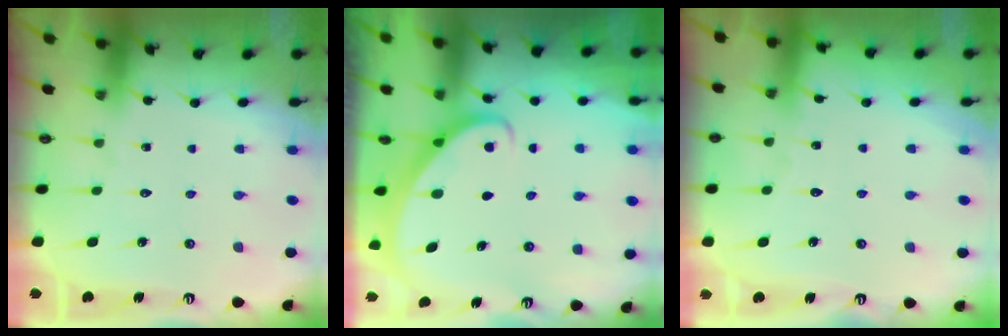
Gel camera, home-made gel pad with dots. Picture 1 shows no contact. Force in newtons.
{"total": 2.6, "press": 2.6, "slide": 0.3}
{"total": 3.0, "press": 3.0, "slide": 0.4}